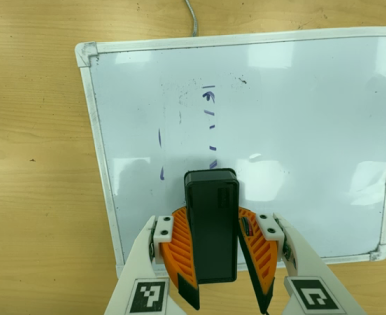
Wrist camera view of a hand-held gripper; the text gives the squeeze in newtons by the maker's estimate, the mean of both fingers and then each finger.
{"total": 9.3, "left": 9.5, "right": 9.2}